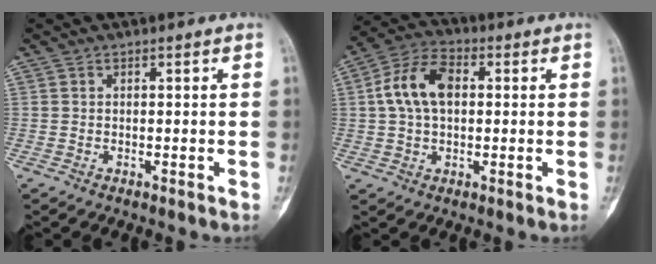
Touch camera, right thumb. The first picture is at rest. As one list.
[{"total": 10.4, "force": [1.4, 6.6, 7.9], "torque": [-0.152, 0.024, 0.021]}]